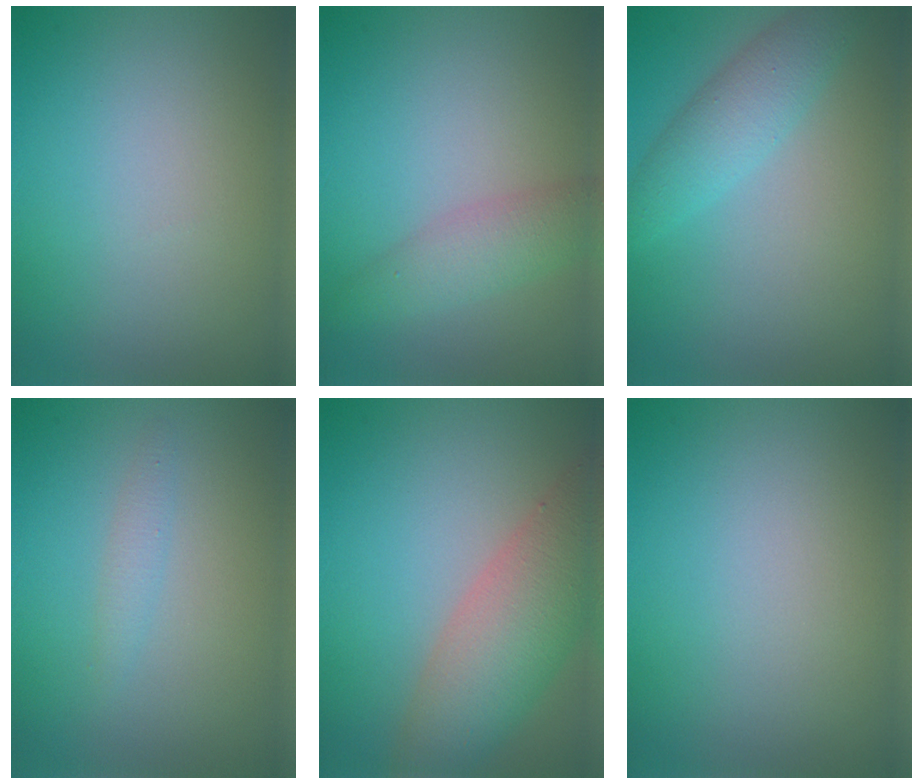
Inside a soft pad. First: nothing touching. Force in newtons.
{"total": 2.8, "press": 2.8, "slide": 0.2}
{"total": 3.3, "press": 3.3, "slide": 0.1}
{"total": 1.1, "press": 1.1, "slide": 0.1}
{"total": 7.4, "press": 7.4, "slide": 0.3}
{"total": 0.0}